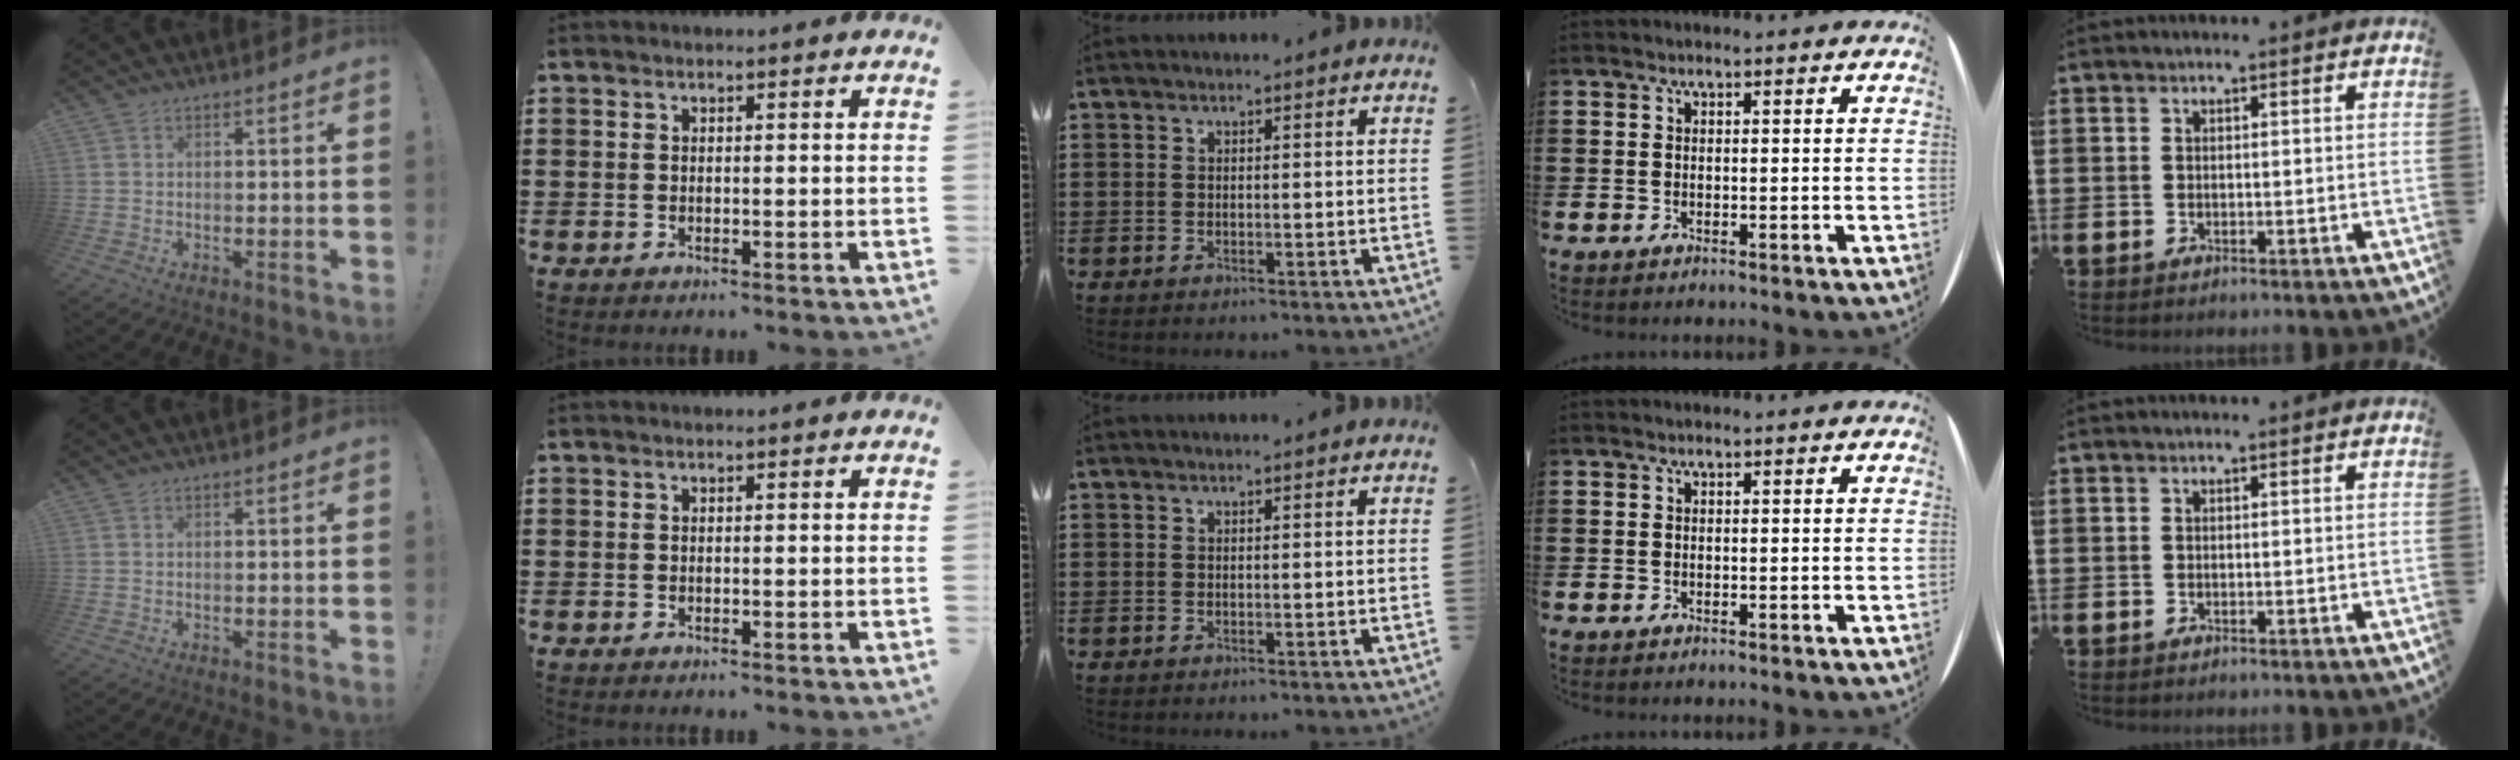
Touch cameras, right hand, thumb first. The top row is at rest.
{}